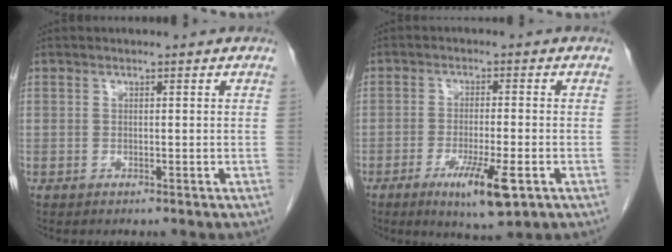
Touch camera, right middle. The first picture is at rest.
{"total": 7.9, "force": [-3.7, 1.1, 6.9], "torque": [-0.120, -0.017, -0.055]}